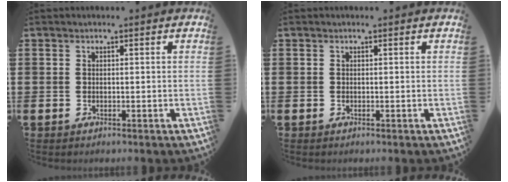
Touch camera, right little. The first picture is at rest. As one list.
[{"total": 0.0}]